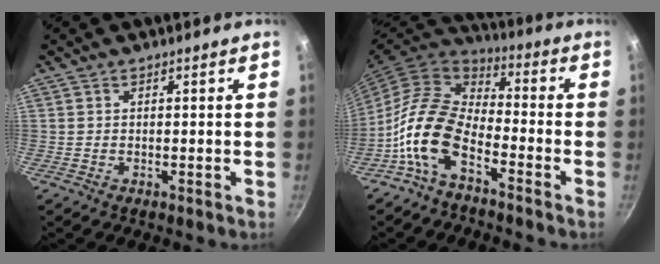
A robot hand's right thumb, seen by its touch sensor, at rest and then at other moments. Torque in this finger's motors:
{"motor_torque": [0.19, 0.60, 1.67, -1.13, 0.42]}